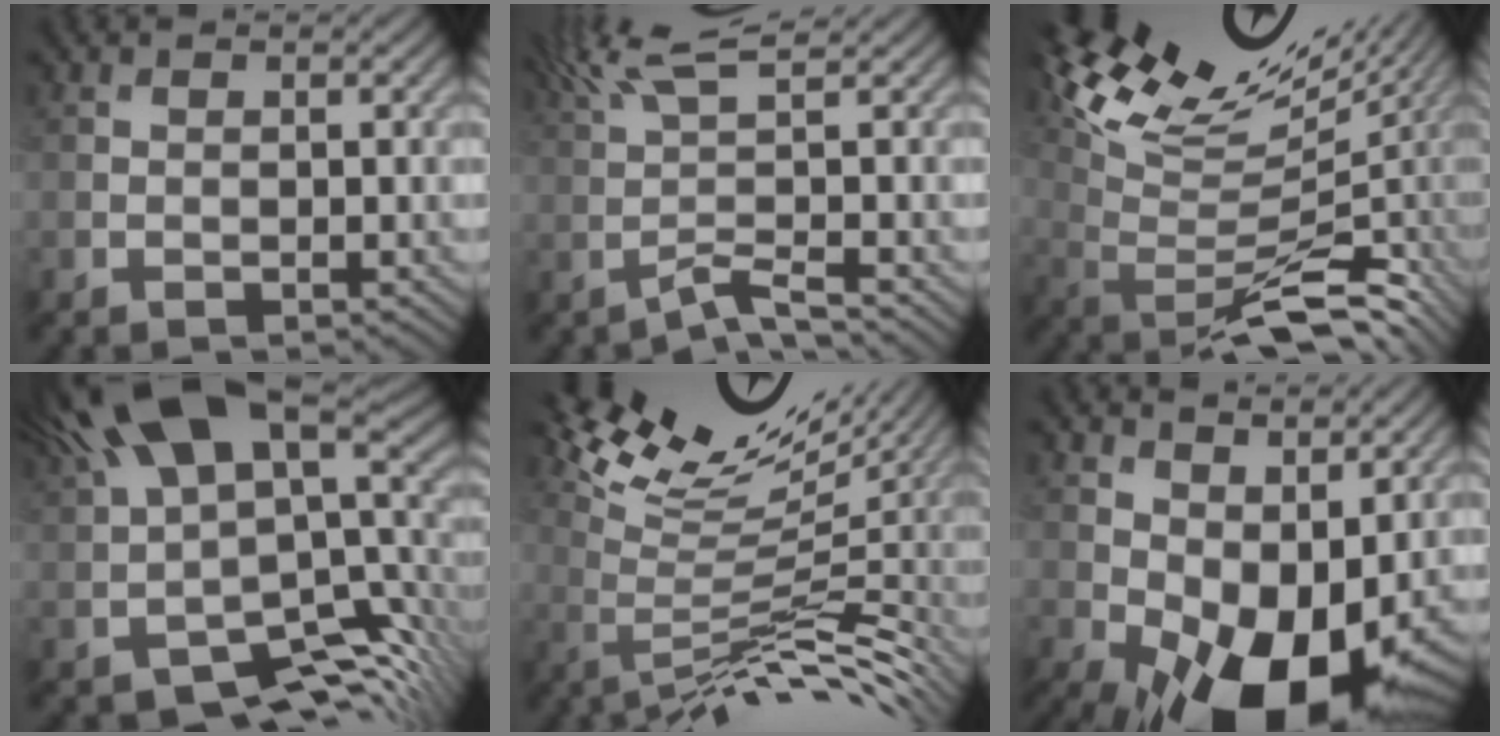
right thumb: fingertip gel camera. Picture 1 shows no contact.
{"total": 4.7, "force": [1.3, 0.2, 4.6], "torque": [-0.084, 0.016, 0.029]}
{"total": 13.1, "force": [6.9, 4.0, 10.3], "torque": [-0.172, 0.019, 0.139]}
{"total": 14.2, "force": [1.7, 6.9, 12.3], "torque": [-0.233, -0.015, 0.062]}
{"total": 11.5, "force": [5.8, 2.4, 9.7], "torque": [-0.162, 0.011, 0.117]}
{"total": 13.8, "force": [-1.0, 8.7, 10.7], "torque": [-0.195, -0.029, 0.003]}